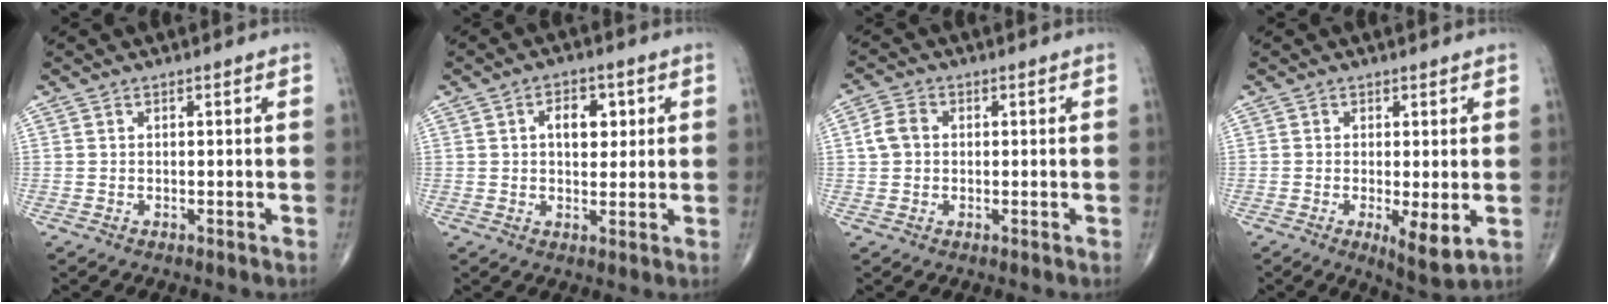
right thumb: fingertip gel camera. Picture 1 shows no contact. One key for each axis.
{"total": 6.1, "fx": 1.6, "fy": 3.7, "fz": 4.5, "tx": -0.044, "ty": -0.003, "tz": 0.023}
{"total": 4.1, "fx": 0.3, "fy": 3.2, "fz": 2.4, "tx": -0.046, "ty": 0.012, "tz": 0.001}
{"total": 5.5, "fx": -1.0, "fy": 1.5, "fz": 5.2, "tx": -0.086, "ty": -0.019, "tz": -0.016}